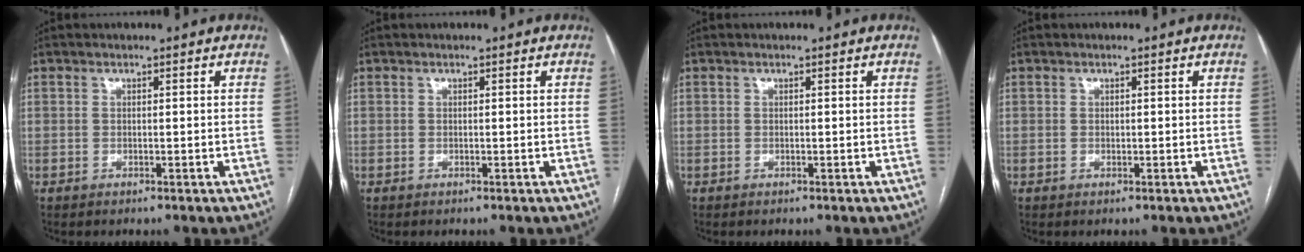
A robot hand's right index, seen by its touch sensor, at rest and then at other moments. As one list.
[{"total": 0.0}, {"total": 0.0}, {"total": 0.0}]